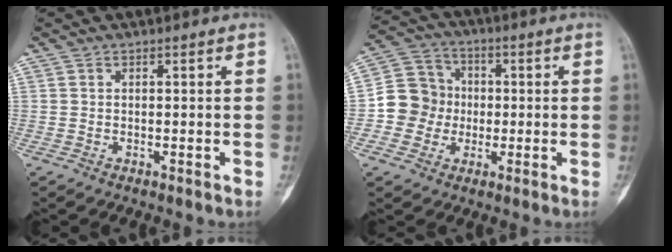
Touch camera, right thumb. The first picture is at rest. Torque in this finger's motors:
{"motor_torque": [1.19, 1.09, 0.43, -0.49, -0.02]}